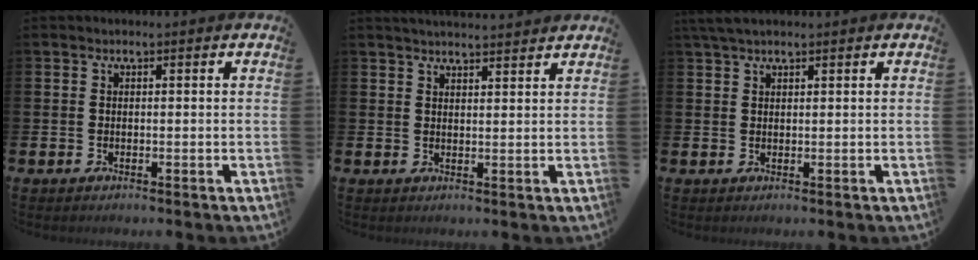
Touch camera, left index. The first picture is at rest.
{"total": 2.9, "force": [2.9, -0.1, 0.1], "torque": [-0.004, -0.015, 0.052]}
{"total": 2.6, "force": [2.1, 0.8, 1.4], "torque": [-0.033, 0.005, 0.039]}